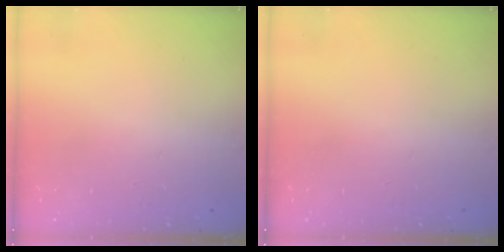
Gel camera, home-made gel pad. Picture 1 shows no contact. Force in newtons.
{"total": 0.0}